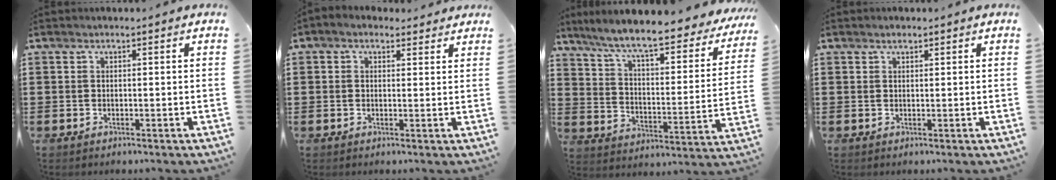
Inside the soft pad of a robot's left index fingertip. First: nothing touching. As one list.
[{"total": 1.5, "force": [0.9, 1.0, 0.5], "torque": [-0.014, 0.007, 0.017]}, {"total": 8.5, "force": [7.2, 0.1, 4.5], "torque": [-0.116, -0.056, 0.117]}, {"total": 0.9, "force": [0.7, 0.4, 0.5], "torque": [-0.010, 0.002, 0.013]}]